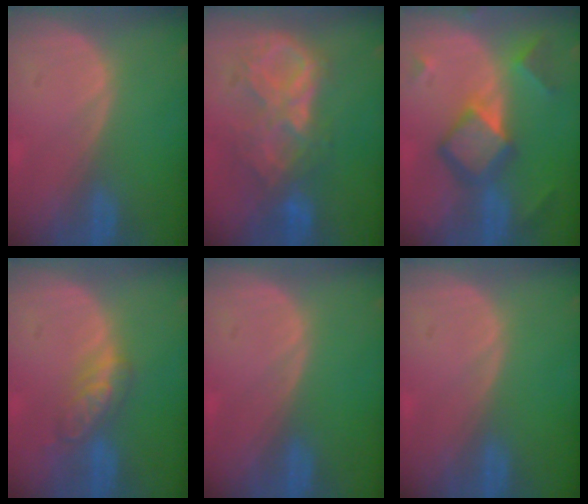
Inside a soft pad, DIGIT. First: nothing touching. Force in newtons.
{"total": 9.1, "press": 7.9, "slide": 4.5}
{"total": 7.9, "press": 7.9, "slide": 0.4}
{"total": 4.9, "press": 4.9, "slide": 0.5}
{"total": 0.0}
{"total": 0.0}